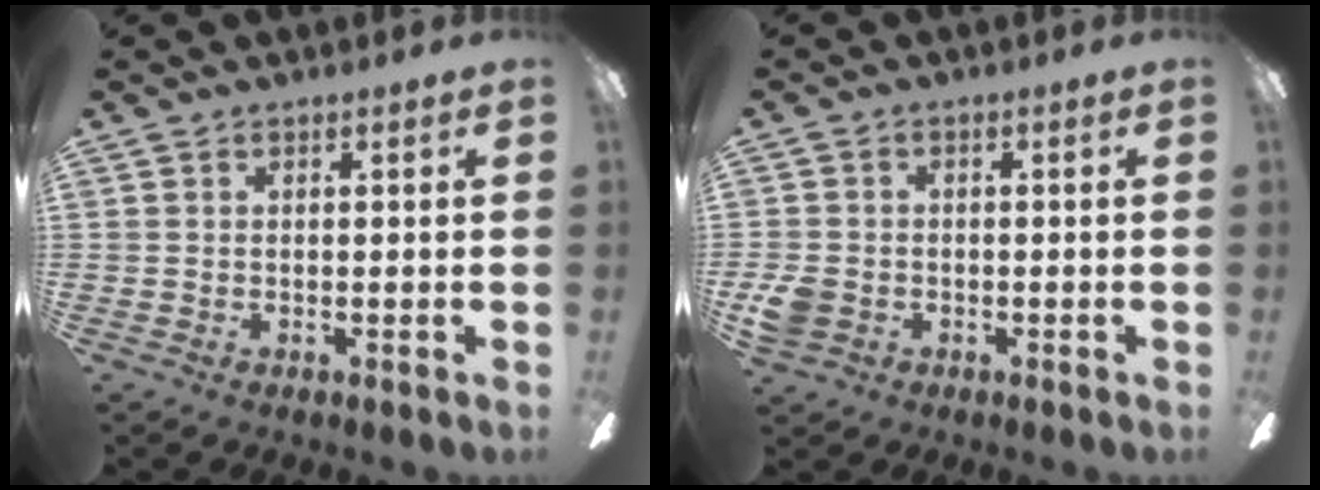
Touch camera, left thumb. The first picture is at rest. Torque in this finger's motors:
{"motor_torque": [-0.24, 0.46, 0.15, -0.15, 0.02]}